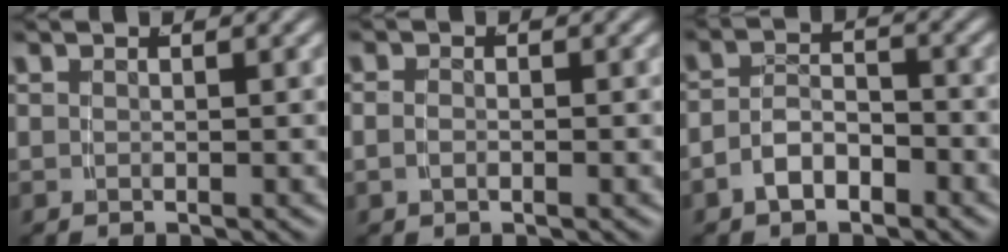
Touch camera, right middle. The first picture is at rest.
{"total": 1.0, "force": [-0.5, 0.4, 0.7], "torque": [-0.020, -0.004, -0.007]}
{"total": 3.6, "force": [-2.3, 2.2, 1.7], "torque": [-0.023, -0.003, -0.041]}